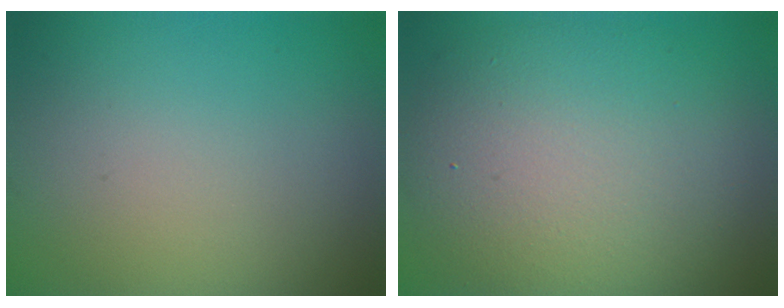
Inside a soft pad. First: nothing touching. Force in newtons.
{"total": 11.1, "press": 11.0, "slide": 0.6}